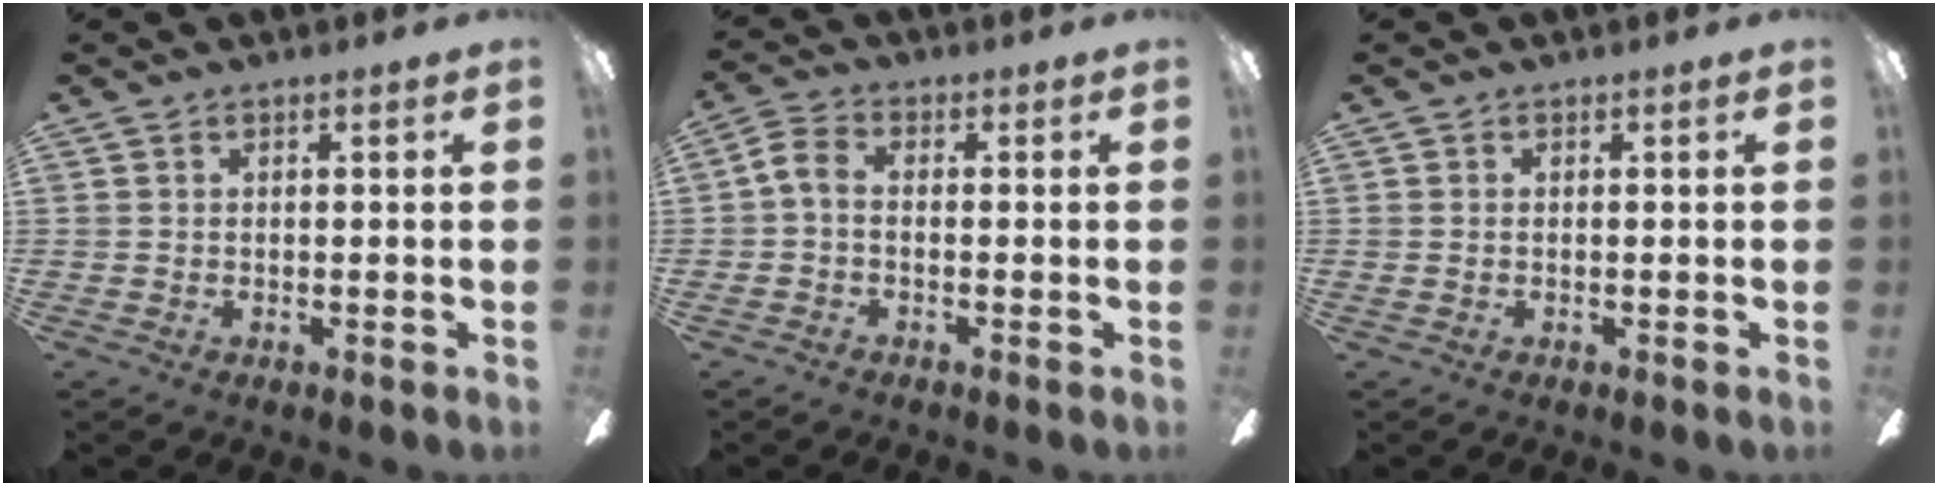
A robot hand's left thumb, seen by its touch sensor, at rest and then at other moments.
{"total": 4.9, "force": [-0.4, 2.8, 4.0], "torque": [-0.092, 0.008, -0.012]}
{"total": 0.0}